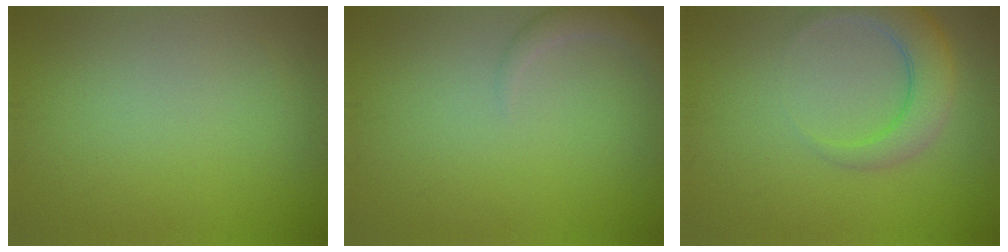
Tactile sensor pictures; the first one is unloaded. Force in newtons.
{"total": 1.6, "press": 1.6, "slide": 0.0}
{"total": 4.4, "press": 4.4, "slide": 0.4}